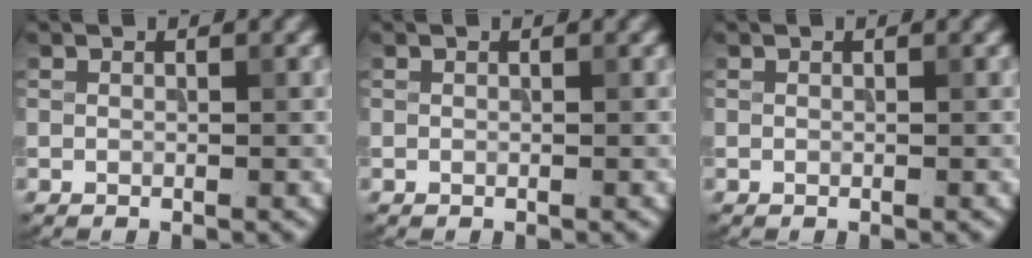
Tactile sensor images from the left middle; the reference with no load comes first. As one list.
[{"total": 0.0}, {"total": 0.0}]